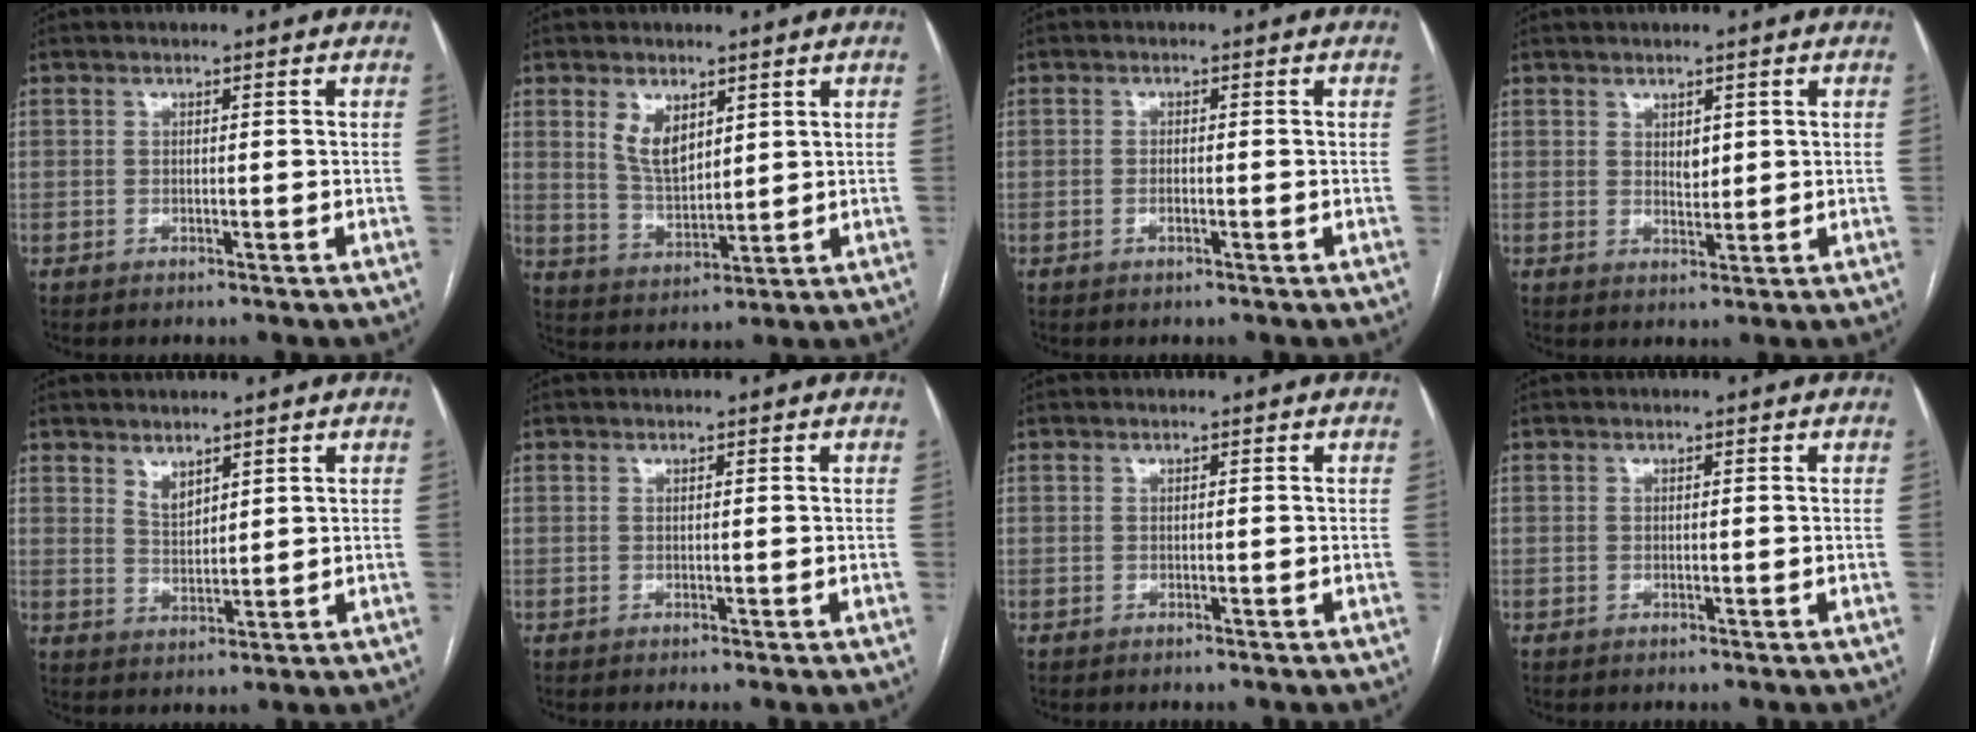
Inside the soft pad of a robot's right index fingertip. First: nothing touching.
{"total": 6.2, "force": [3.0, 3.2, 4.4], "torque": [-0.087, -0.003, 0.067]}
{"total": 1.4, "force": [-0.5, 0.5, 1.2], "torque": [-0.026, 0.000, -0.007]}
{"total": 2.1, "force": [0.9, 1.2, 1.5], "torque": [-0.022, -0.005, 0.018]}
{"total": 3.0, "force": [2.3, 1.2, 1.5], "torque": [-0.029, -0.007, 0.052]}
{"total": 0.0}
{"total": 0.0}
{"total": 0.0}